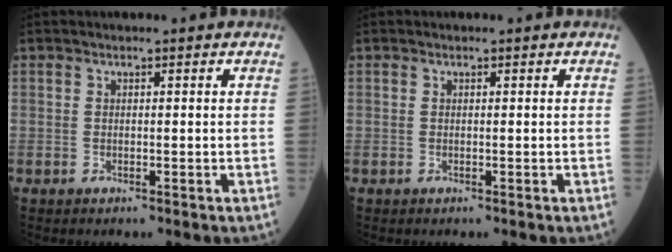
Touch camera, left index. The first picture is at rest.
{"total": 0.0}